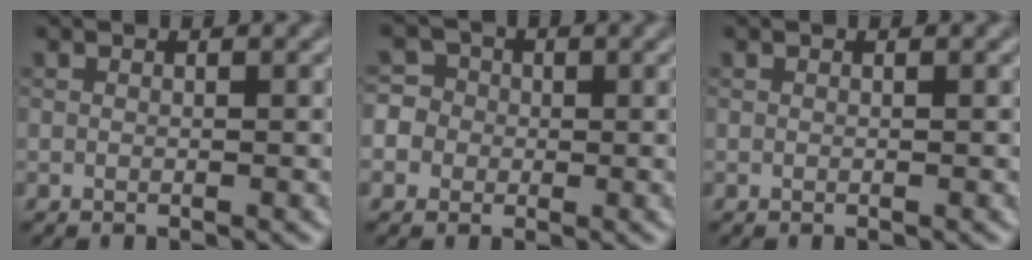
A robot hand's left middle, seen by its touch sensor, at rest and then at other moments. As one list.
[{"total": 6.7, "force": [-1.0, 6.4, 1.8], "torque": [-0.033, 0.022, -0.048]}, {"total": 0.0}]